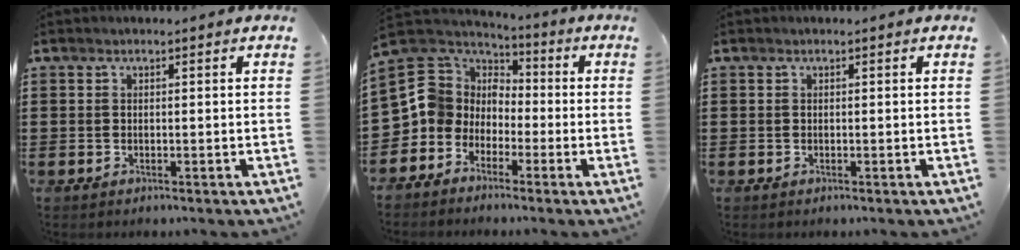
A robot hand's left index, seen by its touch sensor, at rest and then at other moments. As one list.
[{"total": 7.3, "force": [-0.6, 7.0, 1.7], "torque": [-0.095, -0.021, -0.019]}, {"total": 0.0}]